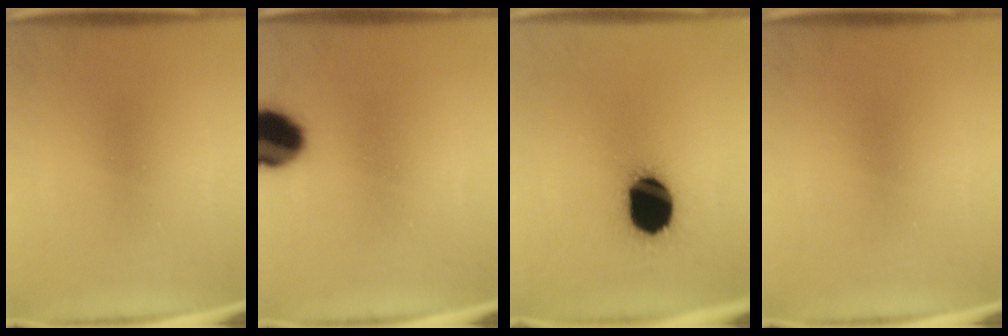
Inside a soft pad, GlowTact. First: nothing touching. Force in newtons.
{"total": 14.3}
{"total": 19.9}
{"total": 0.0}